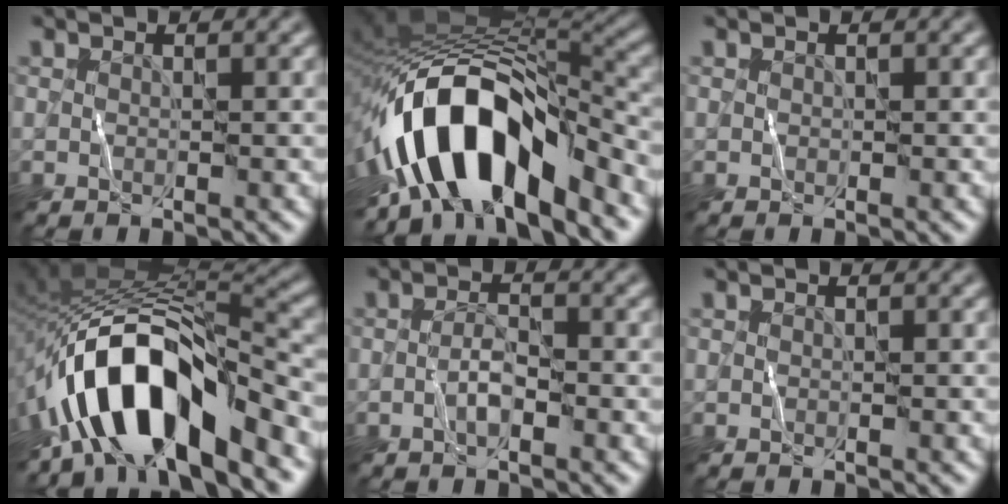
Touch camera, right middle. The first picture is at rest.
{"total": 13.7, "force": [-6.0, 6.4, 10.5], "torque": [-0.173, 0.006, -0.110]}
{"total": 0.0}
{"total": 11.3, "force": [-6.4, 4.2, 8.3], "torque": [-0.128, 0.013, -0.120]}
{"total": 1.5, "force": [-0.7, 0.4, 1.3], "torque": [-0.026, 0.004, -0.017]}
{"total": 0.0}